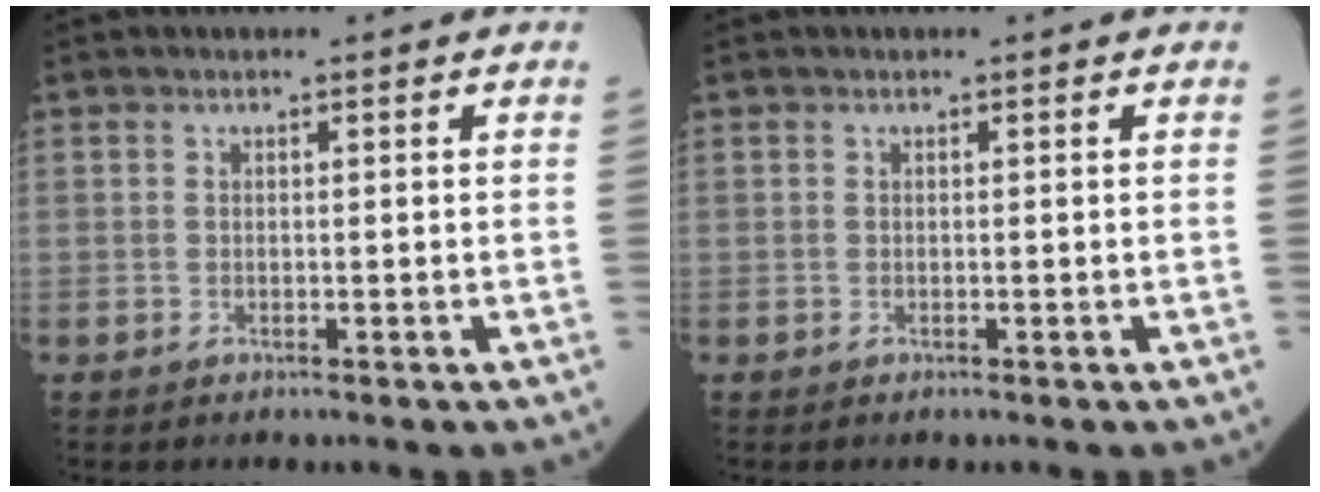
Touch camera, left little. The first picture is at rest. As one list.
[{"total": 0.0}]